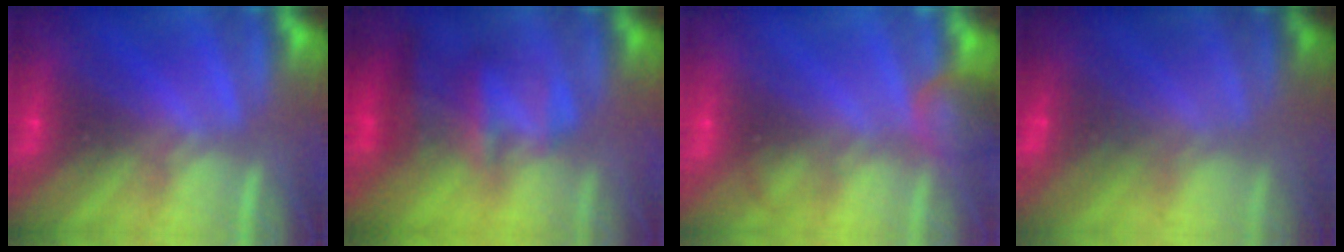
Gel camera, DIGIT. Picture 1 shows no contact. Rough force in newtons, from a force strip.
{"total": 4.7}
{"total": 2.5}
{"total": 2.5}